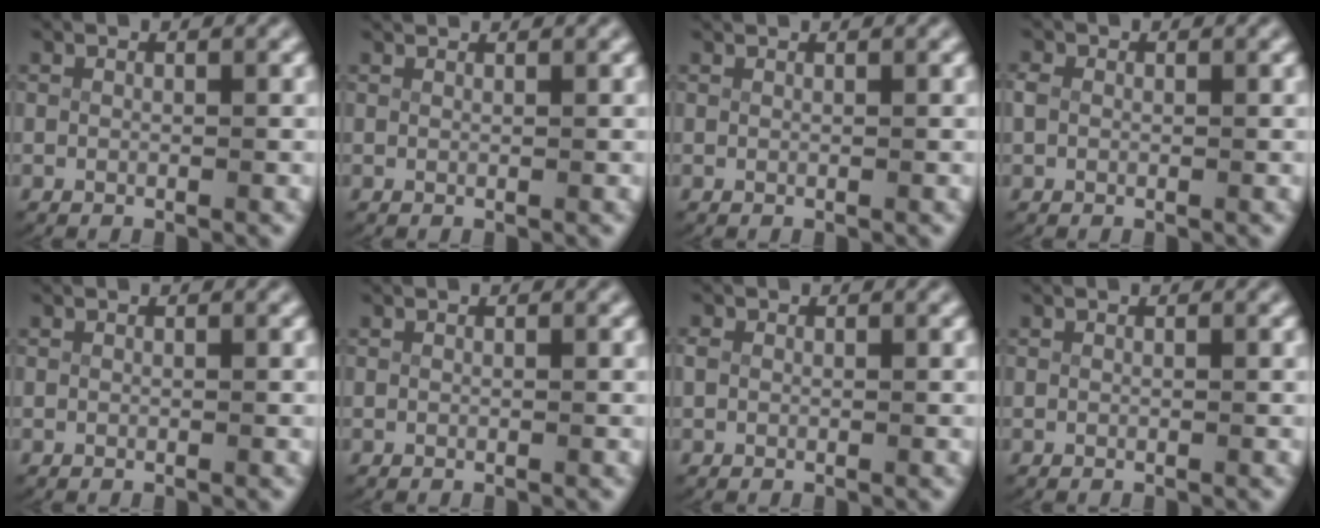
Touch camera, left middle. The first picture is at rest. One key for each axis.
{"total": 0.8, "fx": 0.8, "fy": -0.2, "fz": 0.0, "tx": 0.002, "ty": -0.002, "tz": 0.015}
{"total": 0.5, "fx": 0.5, "fy": -0.2, "fz": 0.0, "tx": 0.001, "ty": -0.002, "tz": 0.010}
{"total": 0.9, "fx": 0.1, "fy": 0.7, "fz": 0.5, "tx": -0.018, "ty": -0.003, "tz": 0.004}
{"total": 0.0}
{"total": 0.0}
{"total": 0.8, "fx": 0.1, "fy": 0.7, "fz": 0.4, "tx": -0.017, "ty": -0.004, "tz": 0.004}
{"total": 0.0}